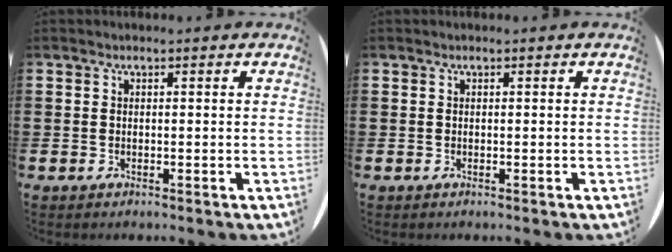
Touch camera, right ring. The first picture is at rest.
{"total": 0.0}